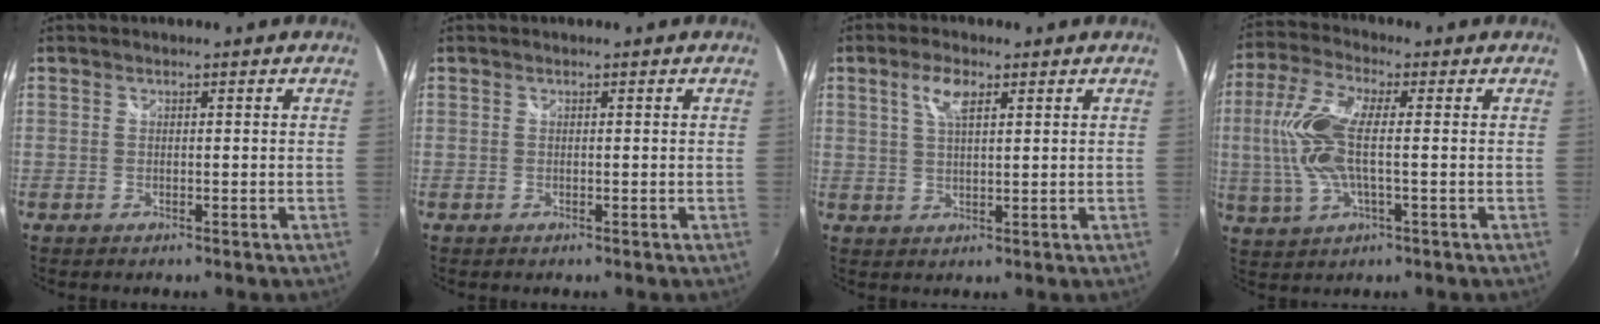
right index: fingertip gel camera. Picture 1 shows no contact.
{"total": 0.0}
{"total": 4.4, "force": [2.2, 1.6, 3.5], "torque": [-0.066, 0.005, 0.040]}
{"total": 11.7, "force": [-0.2, 4.0, 11.1], "torque": [-0.244, 0.005, -0.005]}